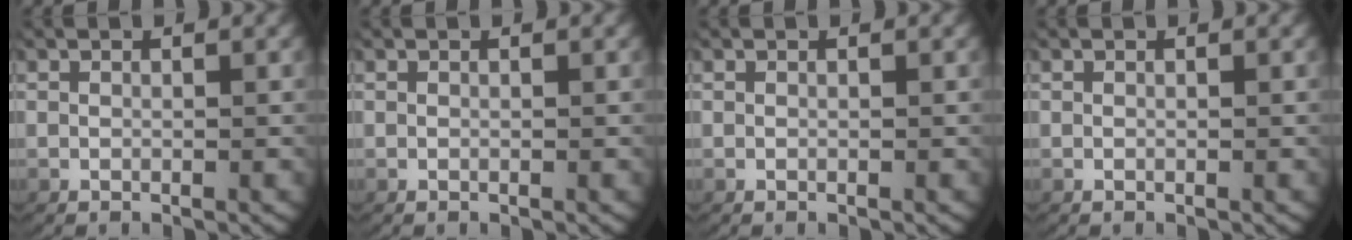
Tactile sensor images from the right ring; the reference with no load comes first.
{"total": 0.0}
{"total": 0.0}
{"total": 0.0}